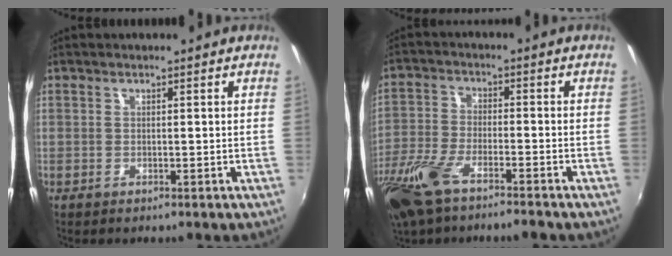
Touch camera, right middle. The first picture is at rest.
{"total": 12.2, "force": [-8.5, 3.4, 8.0], "torque": [-0.192, -0.036, -0.167]}